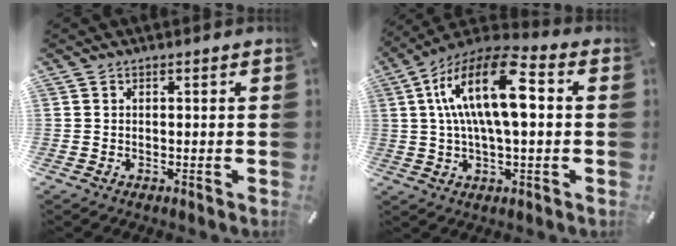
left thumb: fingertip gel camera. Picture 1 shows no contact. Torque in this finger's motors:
{"motor_torque": [2.48, 2.53, 1.81, -0.96, 0.29]}